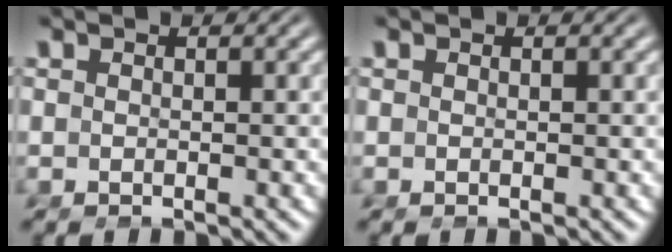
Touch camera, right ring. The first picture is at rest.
{"total": 0.0}